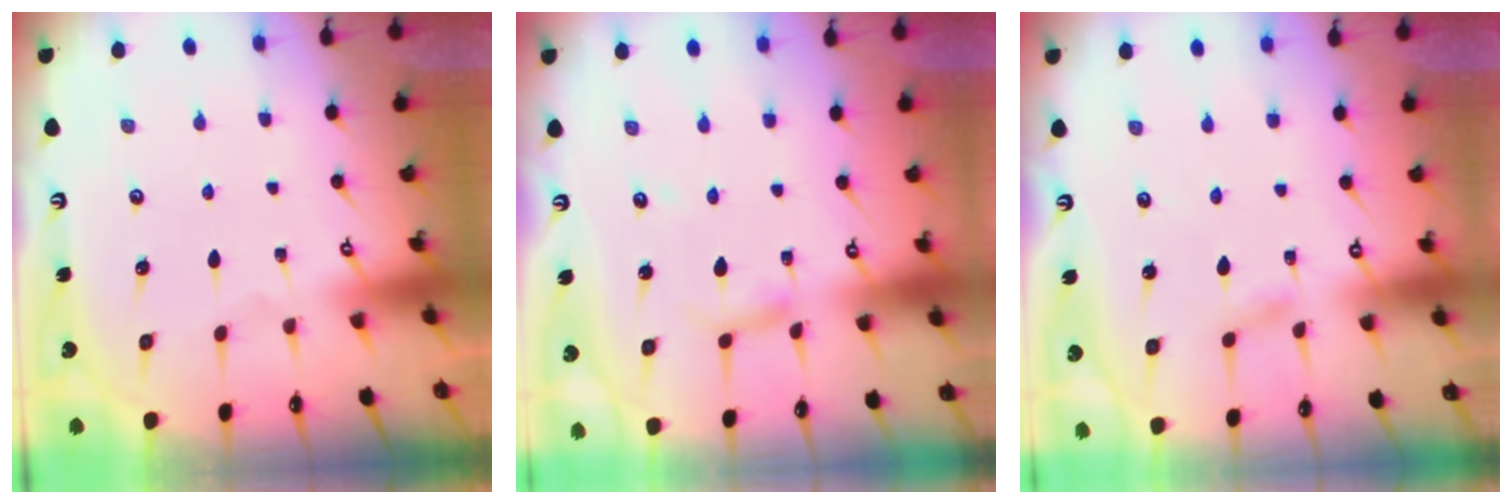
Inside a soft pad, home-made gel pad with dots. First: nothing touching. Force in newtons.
{"total": 4.2, "press": 4.2, "slide": 0.3}
{"total": 1.4, "press": 1.4, "slide": 0.1}